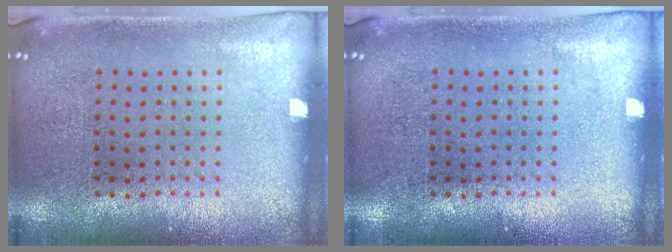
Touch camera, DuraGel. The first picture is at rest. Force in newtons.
{"total": 0.0}